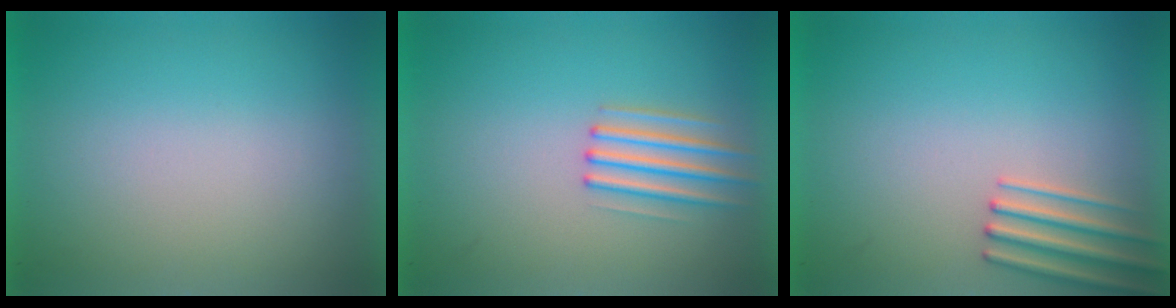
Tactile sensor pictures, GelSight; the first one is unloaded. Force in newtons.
{"total": 2.2}
{"total": 2.5}